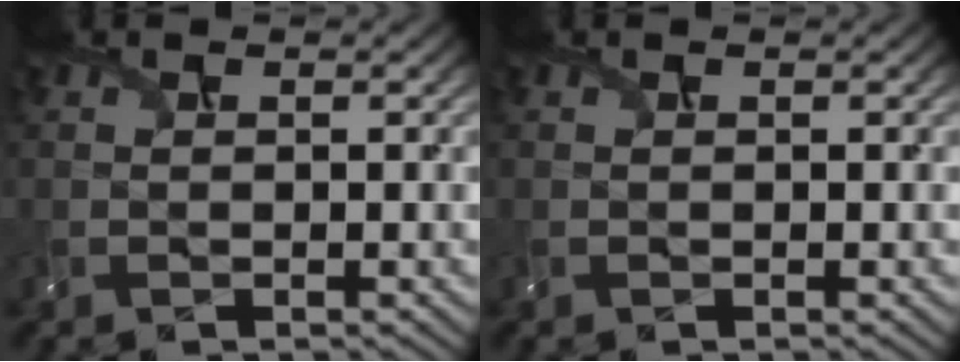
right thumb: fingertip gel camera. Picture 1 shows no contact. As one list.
[{"total": 0.0}]